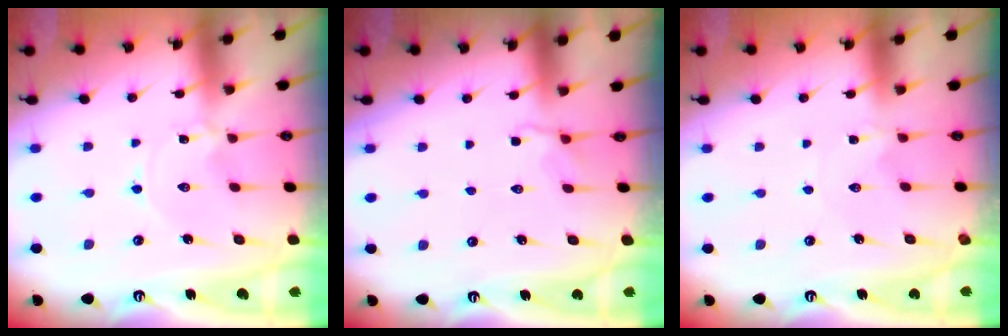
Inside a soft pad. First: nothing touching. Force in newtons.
{"total": 2.2, "press": 1.5, "slide": 1.6}
{"total": 0.0}